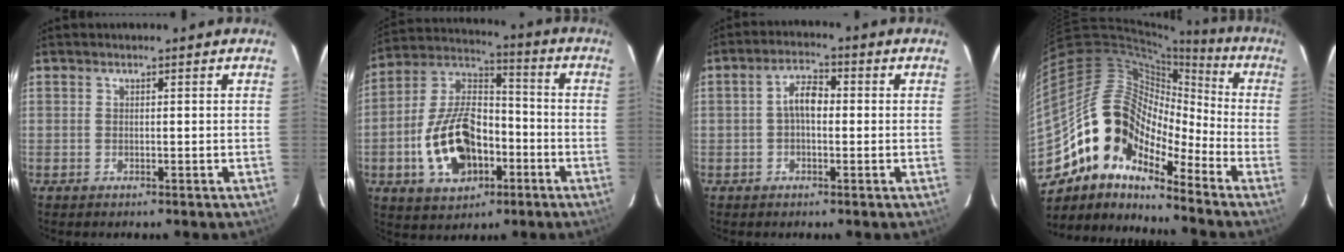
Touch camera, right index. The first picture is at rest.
{"total": 17.4, "force": [-5.6, 10.5, 12.7], "torque": [-0.262, 0.019, -0.084]}
{"total": 4.6, "force": [-0.1, 2.4, 3.9], "torque": [-0.074, 0.017, -0.003]}
{"total": 15.3, "force": [-9.8, 7.9, 8.7], "torque": [-0.150, 0.009, -0.205]}